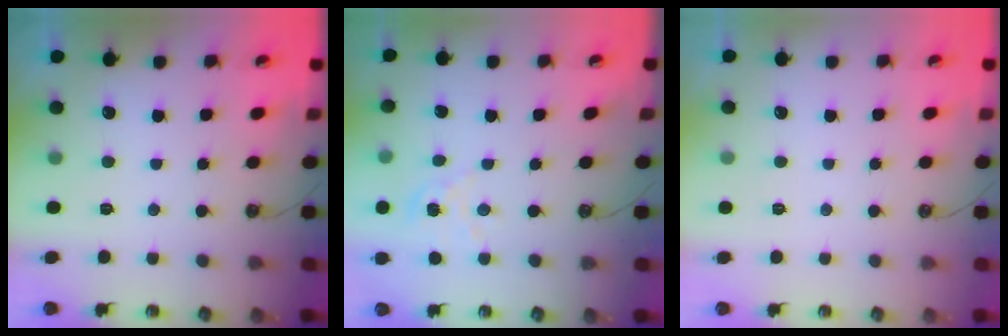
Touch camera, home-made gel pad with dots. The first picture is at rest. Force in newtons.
{"total": 2.9, "press": 2.9, "slide": 0.3}
{"total": 0.0}